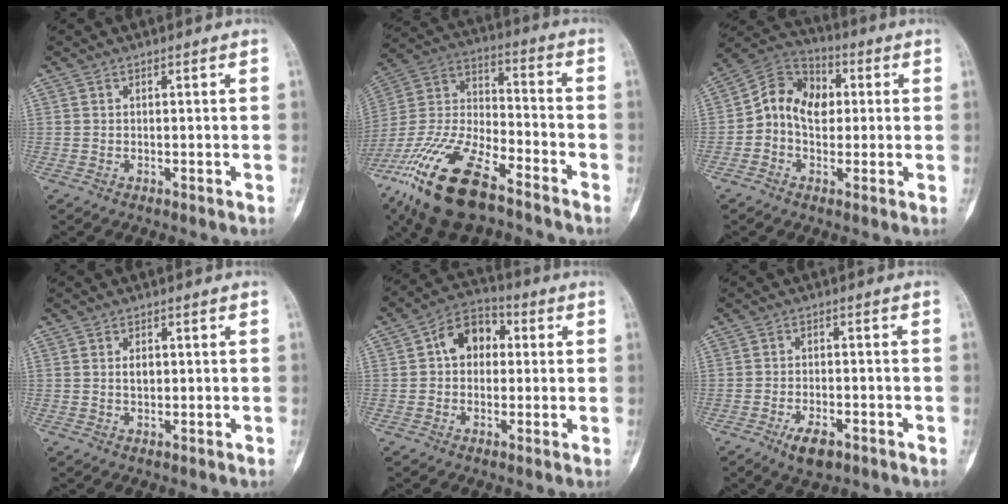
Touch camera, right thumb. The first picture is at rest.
{"total": 22.4, "force": [-14.4, 8.4, 15.0], "torque": [-0.330, 0.039, -0.271]}
{"total": 11.2, "force": [0.4, 8.5, 7.3], "torque": [-0.096, 0.030, -0.006]}
{"total": 2.1, "force": [0.3, 1.3, 1.5], "torque": [-0.022, -0.001, 0.007]}
{"total": 9.1, "force": [1.5, 6.8, 5.8], "torque": [-0.058, 0.024, 0.012]}
{"total": 5.1, "force": [-2.9, 2.4, 3.5], "torque": [-0.053, 0.008, -0.045]}